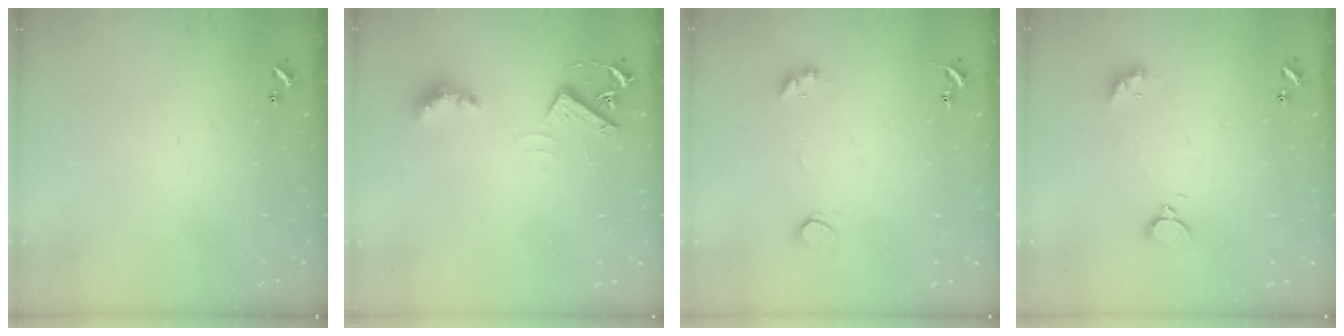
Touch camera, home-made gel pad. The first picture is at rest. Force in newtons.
{"total": 4.2, "press": 4.2, "slide": 0.7}
{"total": 3.9, "press": 3.7, "slide": 1.2}
{"total": 2.5, "press": 2.4, "slide": 0.7}